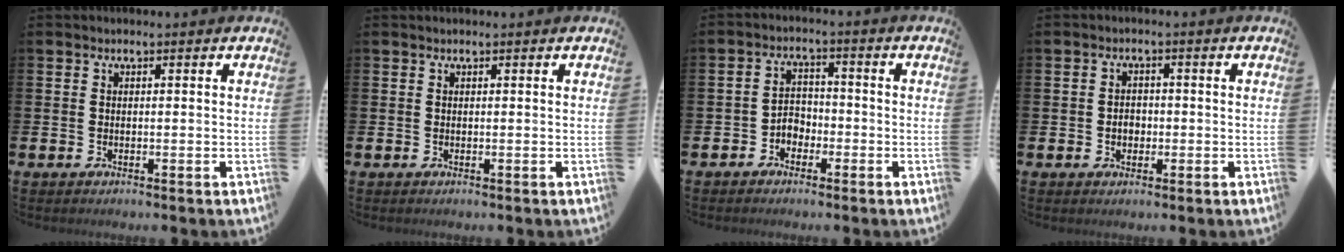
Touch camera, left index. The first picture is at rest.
{"total": 0.0}
{"total": 2.9, "force": [-1.9, 2.0, 0.8], "torque": [-0.023, 0.008, -0.043]}
{"total": 2.1, "force": [-0.3, 1.7, 1.1], "torque": [-0.011, 0.002, -0.011]}